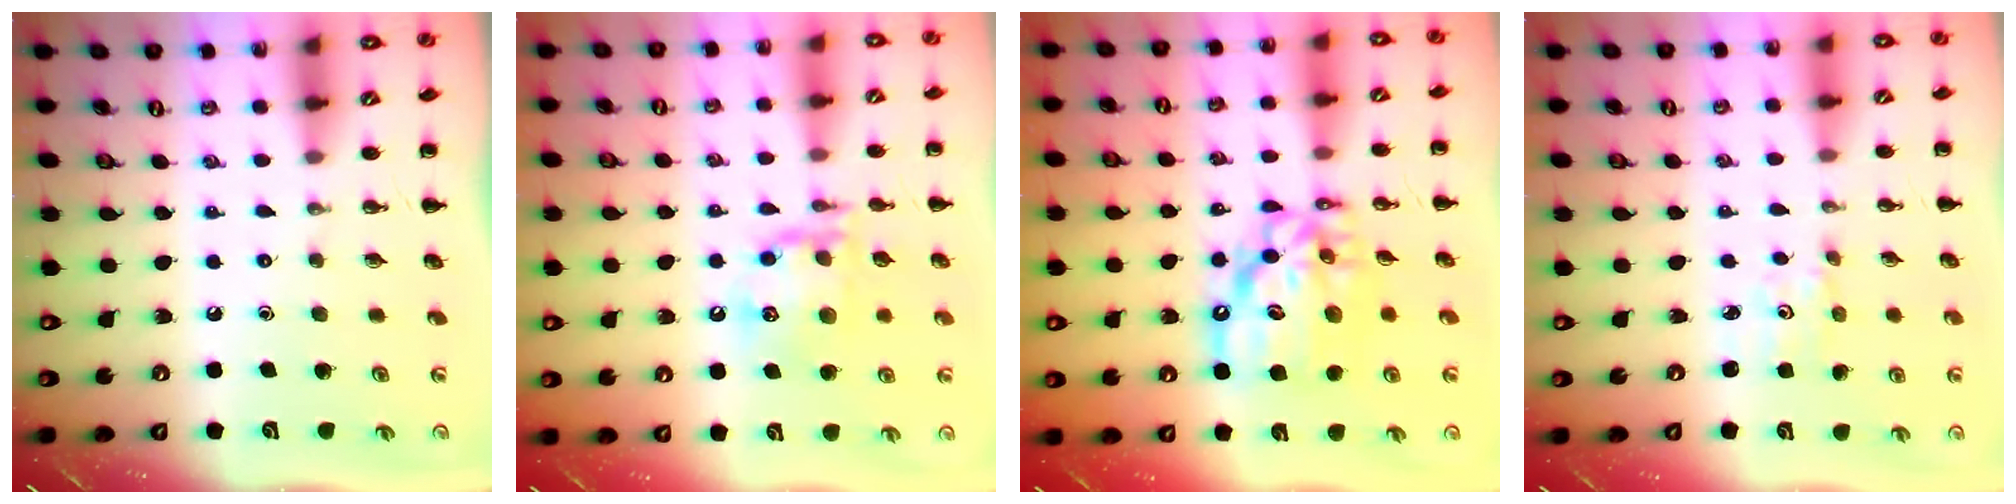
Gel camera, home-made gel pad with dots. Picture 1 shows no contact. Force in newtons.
{"total": 15.7, "press": 15.5, "slide": 2.4}
{"total": 14.1, "press": 13.5, "slide": 4.1}
{"total": 1.6, "press": 1.6, "slide": 0.2}